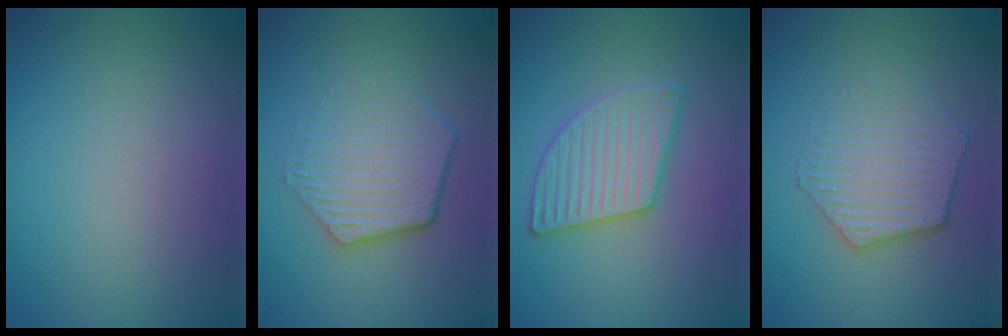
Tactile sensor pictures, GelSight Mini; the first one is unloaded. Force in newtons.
{"total": 4.5, "press": 3.3, "slide": 3.1}
{"total": 4.9, "press": 4.9, "slide": 0.5}
{"total": 3.3, "press": 3.2, "slide": 1.0}